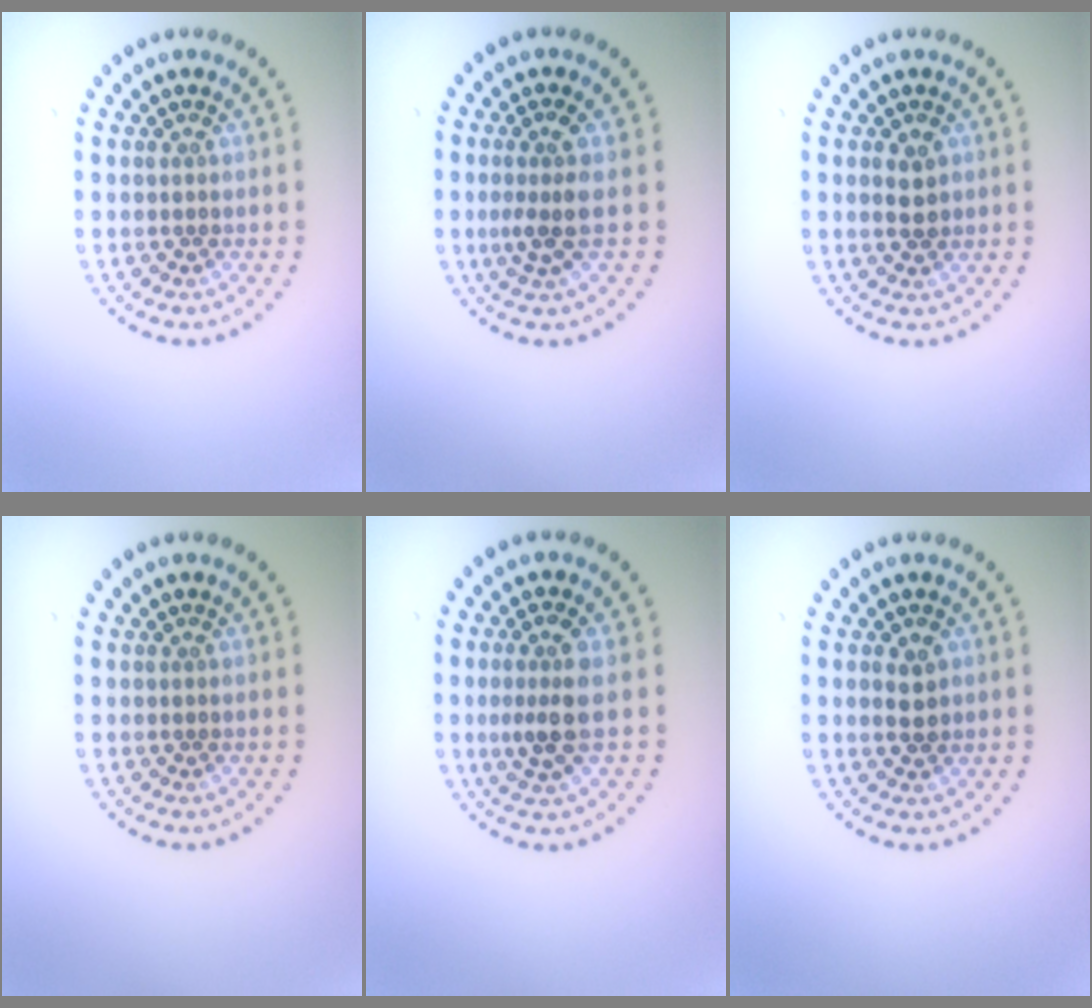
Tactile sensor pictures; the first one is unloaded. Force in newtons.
{"total": 2.5, "press": 1.9, "slide": 1.6}
{"total": 1.9, "press": 1.9, "slide": 0.3}
{"total": 0.0}
{"total": 3.0, "press": 2.6, "slide": 1.5}
{"total": 1.9, "press": 1.9, "slide": 0.3}